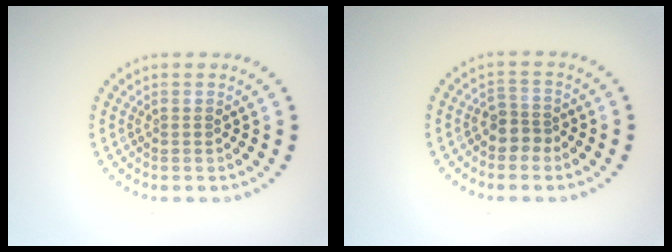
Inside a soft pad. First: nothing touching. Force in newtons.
{"total": 2.0, "press": 1.6, "slide": 1.1}